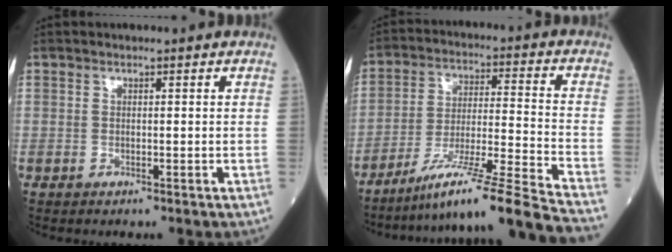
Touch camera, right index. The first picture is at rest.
{"total": 19.0, "force": [-16.0, -2.7, 10.0], "torque": [-0.147, -0.003, -0.263]}